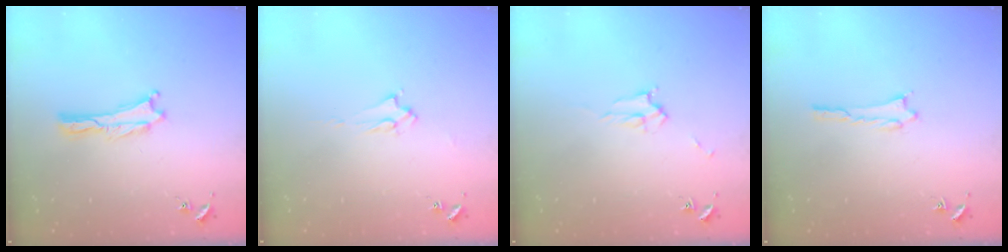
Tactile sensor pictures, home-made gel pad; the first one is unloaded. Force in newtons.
{"total": 1.9, "press": 1.9, "slide": 0.3}
{"total": 2.3, "press": 2.3, "slide": 0.3}
{"total": 1.4, "press": 1.4, "slide": 0.2}